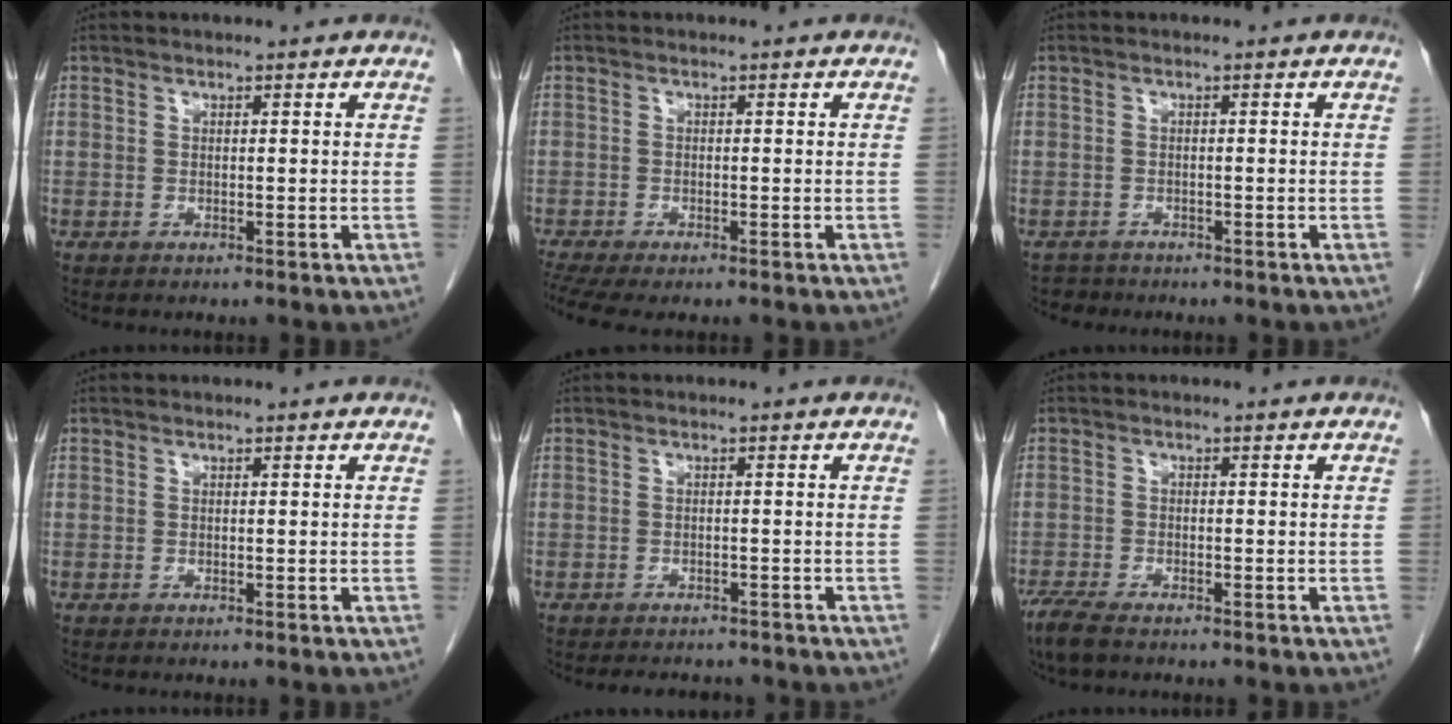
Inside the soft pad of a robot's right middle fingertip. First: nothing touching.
{"total": 5.1, "force": [-4.0, 1.1, 3.0], "torque": [-0.057, -0.008, -0.068]}
{"total": 1.4, "force": [-1.2, 0.6, -0.4], "torque": [0.002, 0.000, -0.020]}
{"total": 0.0}
{"total": 4.9, "force": [-4.5, 1.7, 1.2], "torque": [-0.015, -0.003, -0.054]}
{"total": 4.7, "force": [-3.7, 1.2, 2.7], "torque": [-0.059, -0.013, -0.064]}